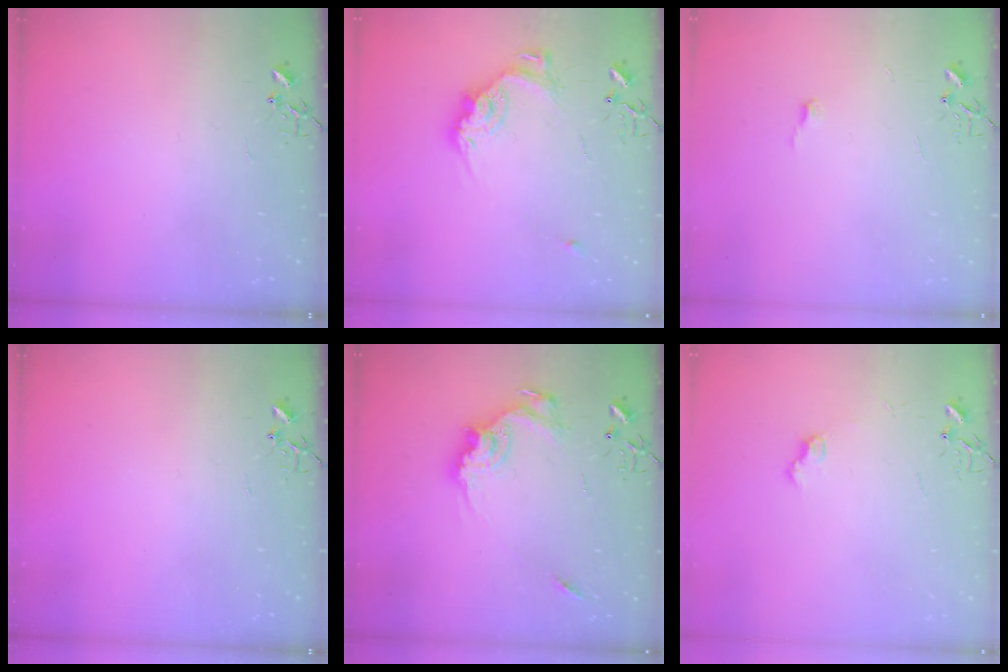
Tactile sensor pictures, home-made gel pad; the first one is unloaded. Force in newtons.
{"total": 15.4, "press": 15.4, "slide": 1.0}
{"total": 3.7, "press": 3.7, "slide": 0.3}
{"total": 0.0}
{"total": 14.8, "press": 14.8, "slide": 0.8}
{"total": 6.4, "press": 6.4, "slide": 0.8}